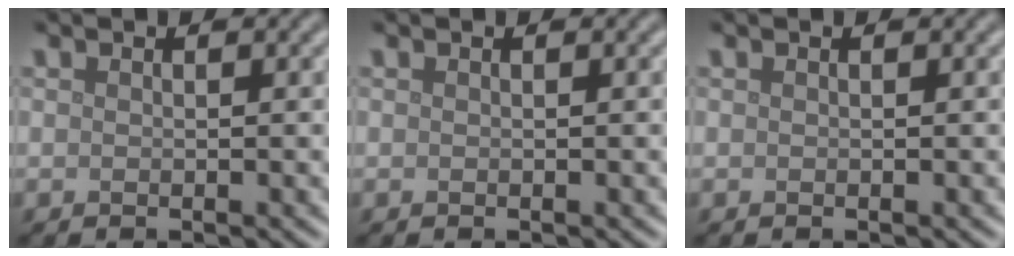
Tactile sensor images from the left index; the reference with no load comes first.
{"total": 0.0}
{"total": 0.0}